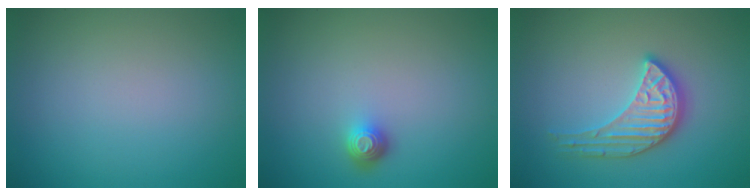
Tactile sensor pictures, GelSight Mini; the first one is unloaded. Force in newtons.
{"total": 1.6, "press": 1.1, "slide": 1.0}
{"total": 3.7, "press": 3.4, "slide": 1.5}